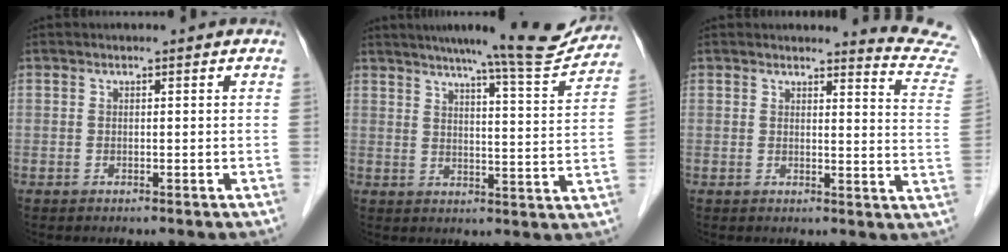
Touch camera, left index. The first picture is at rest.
{"total": 13.8, "force": [12.8, 0.1, 5.1], "torque": [-0.070, -0.024, 0.160]}
{"total": 8.5, "force": [8.4, -1.3, -0.4], "torque": [0.001, -0.102, 0.073]}